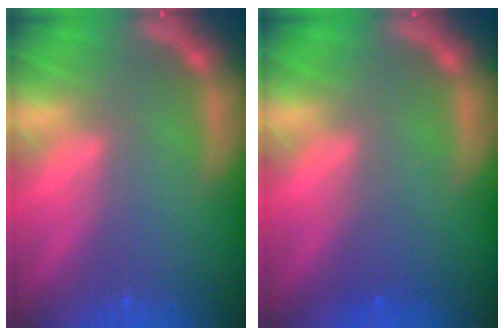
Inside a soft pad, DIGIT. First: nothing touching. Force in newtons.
{"total": 1.5}